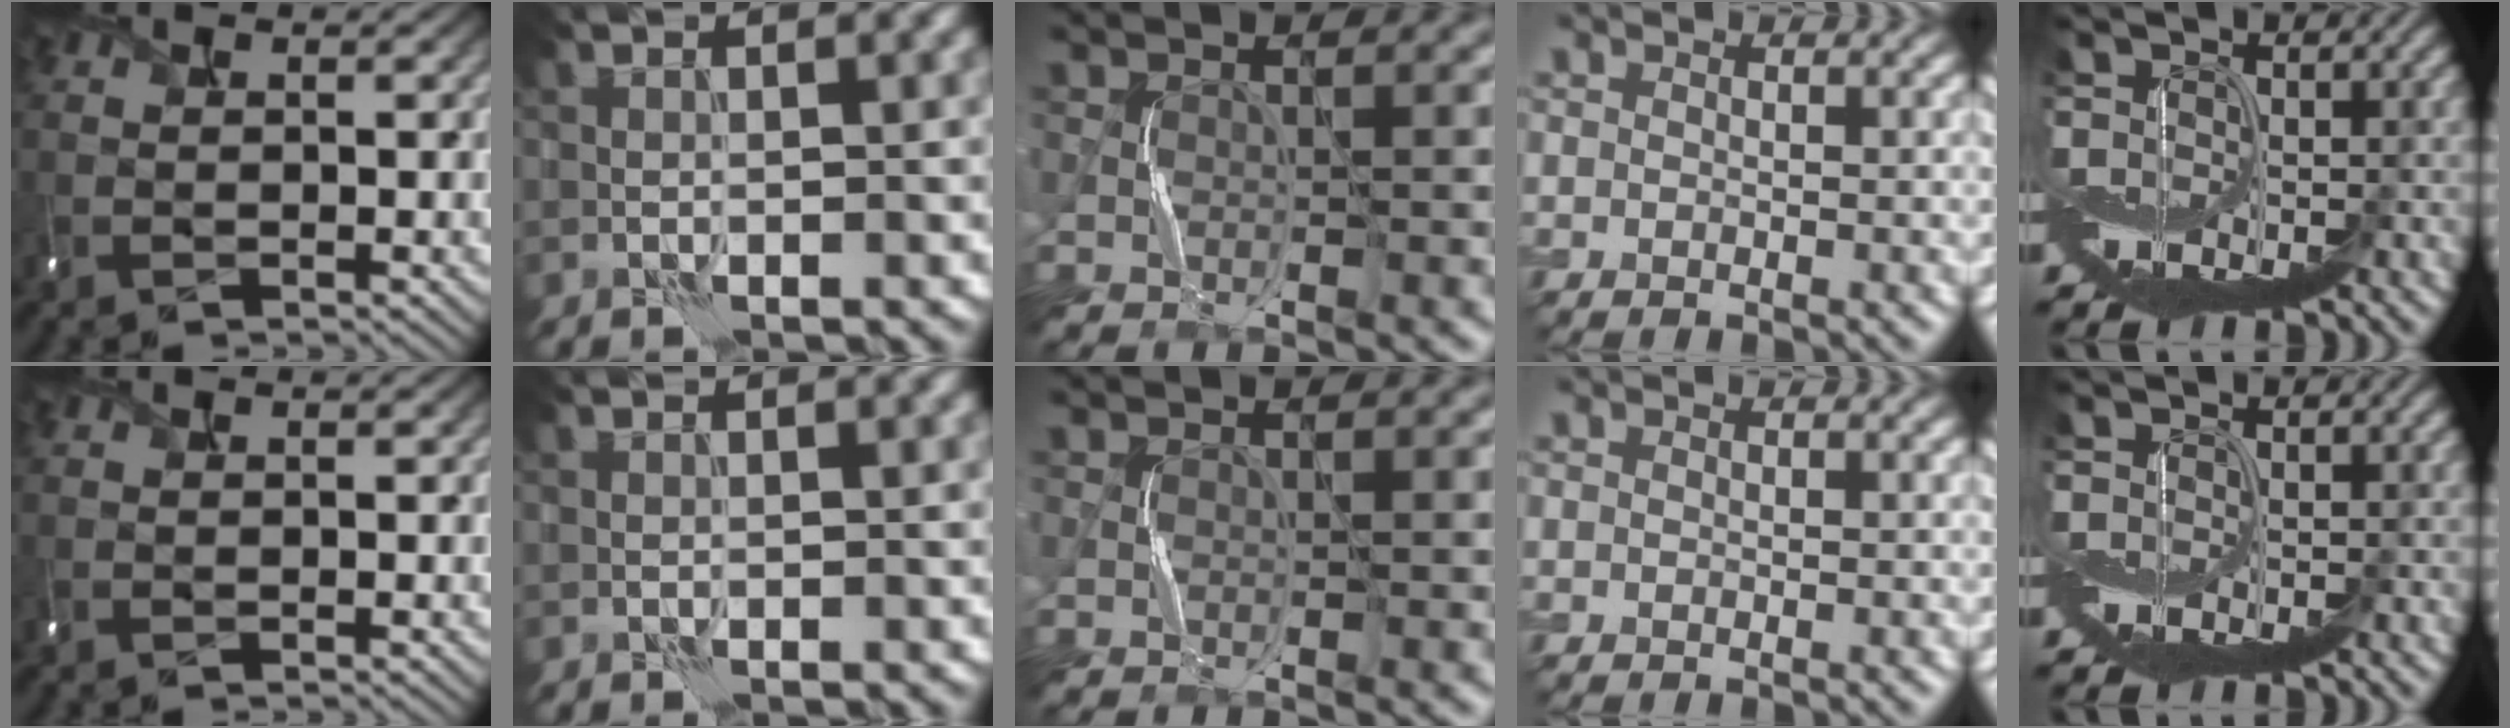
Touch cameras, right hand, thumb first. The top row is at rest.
{}